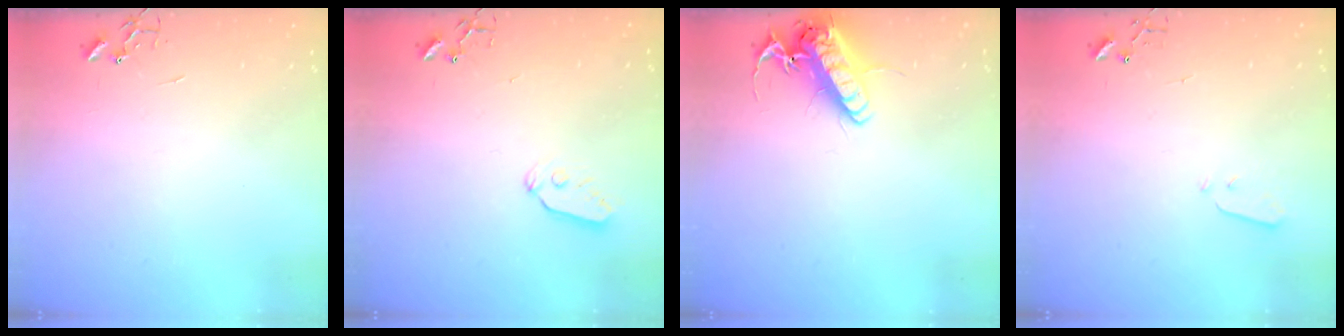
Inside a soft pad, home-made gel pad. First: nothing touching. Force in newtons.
{"total": 6.4, "press": 6.4, "slide": 0.3}
{"total": 13.8, "press": 13.6, "slide": 2.4}
{"total": 2.2, "press": 2.1, "slide": 0.3}